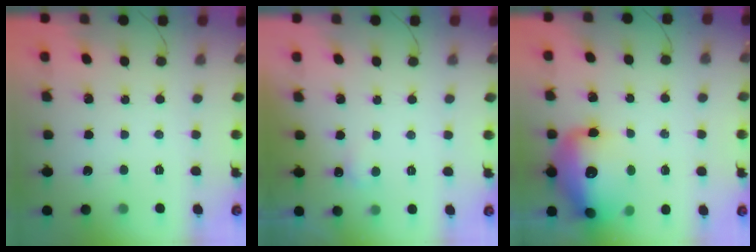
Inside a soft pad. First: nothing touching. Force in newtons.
{"total": 2.2, "press": 2.2, "slide": 0.4}
{"total": 19.6, "press": 19.0, "slide": 4.6}